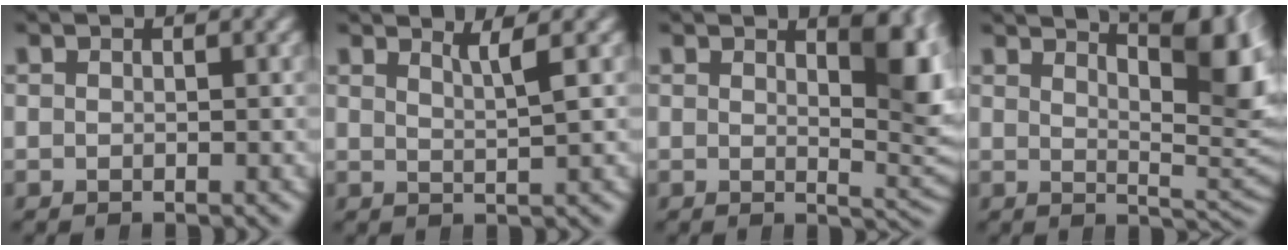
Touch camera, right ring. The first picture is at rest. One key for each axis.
{"total": 1.9, "fx": 1.4, "fy": -0.9, "fz": 0.9, "tx": -0.022, "ty": -0.012, "tz": 0.030}
{"total": 5.4, "fx": 1.6, "fy": 1.5, "fz": 5.0, "tx": -0.054, "ty": -0.018, "tz": 0.030}
{"total": 11.0, "fx": 5.4, "fy": 3.7, "fz": 8.8, "tx": -0.097, "ty": 0.001, "tz": 0.082}